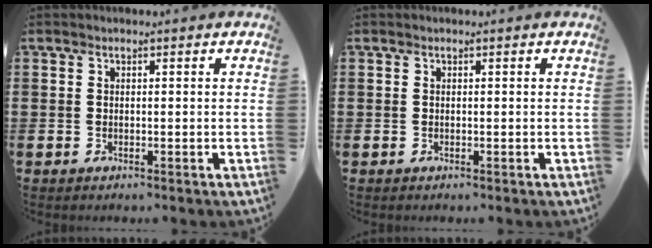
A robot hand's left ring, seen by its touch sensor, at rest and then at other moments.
{"total": 0.0}